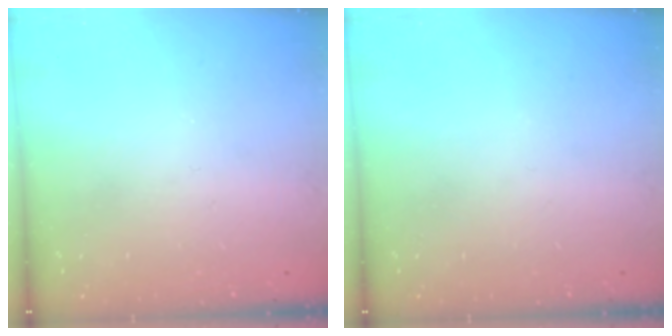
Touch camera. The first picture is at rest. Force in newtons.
{"total": 0.0}